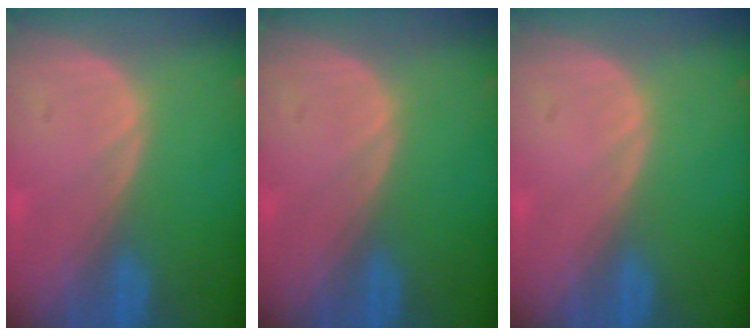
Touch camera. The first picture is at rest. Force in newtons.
{"total": 0.0}
{"total": 0.0}